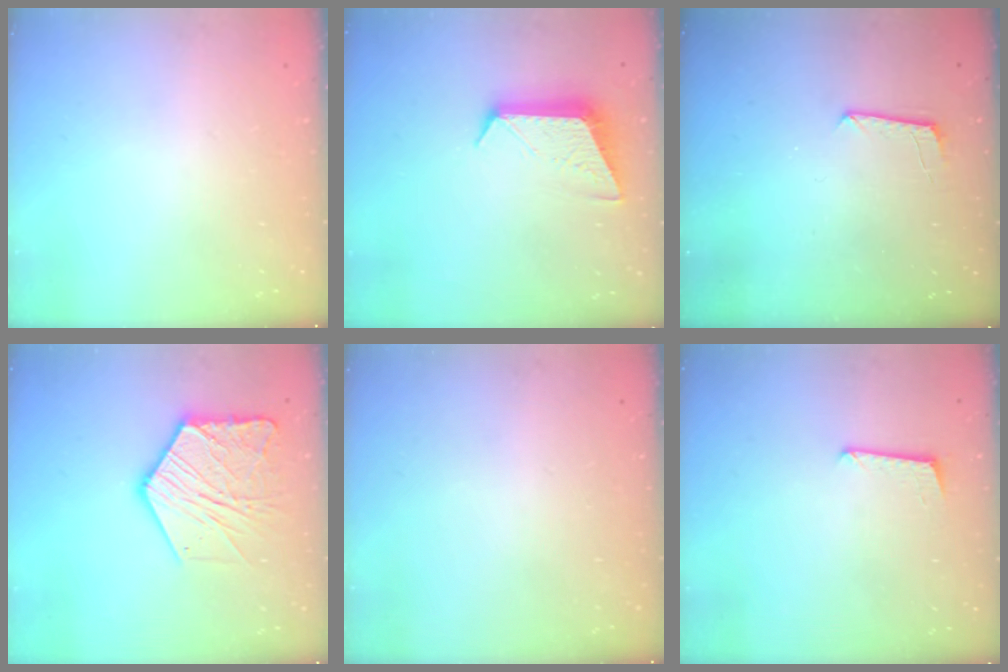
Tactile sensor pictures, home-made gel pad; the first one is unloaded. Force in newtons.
{"total": 9.9, "press": 9.9, "slide": 0.2}
{"total": 7.5, "press": 7.5, "slide": 0.7}
{"total": 16.1, "press": 16.0, "slide": 1.3}
{"total": 0.0}
{"total": 5.6, "press": 5.5, "slide": 0.5}